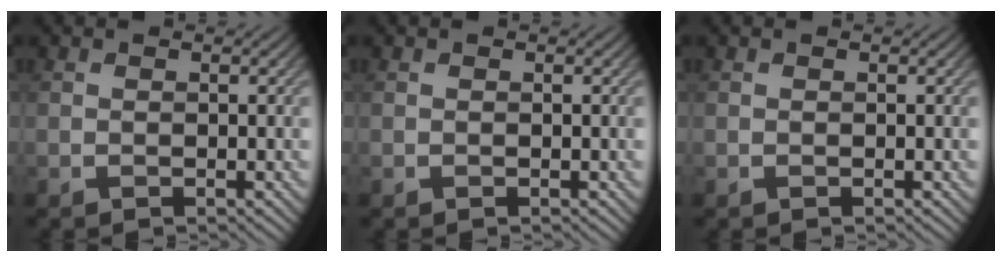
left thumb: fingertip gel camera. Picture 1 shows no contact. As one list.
[{"total": 0.0}, {"total": 0.0}]